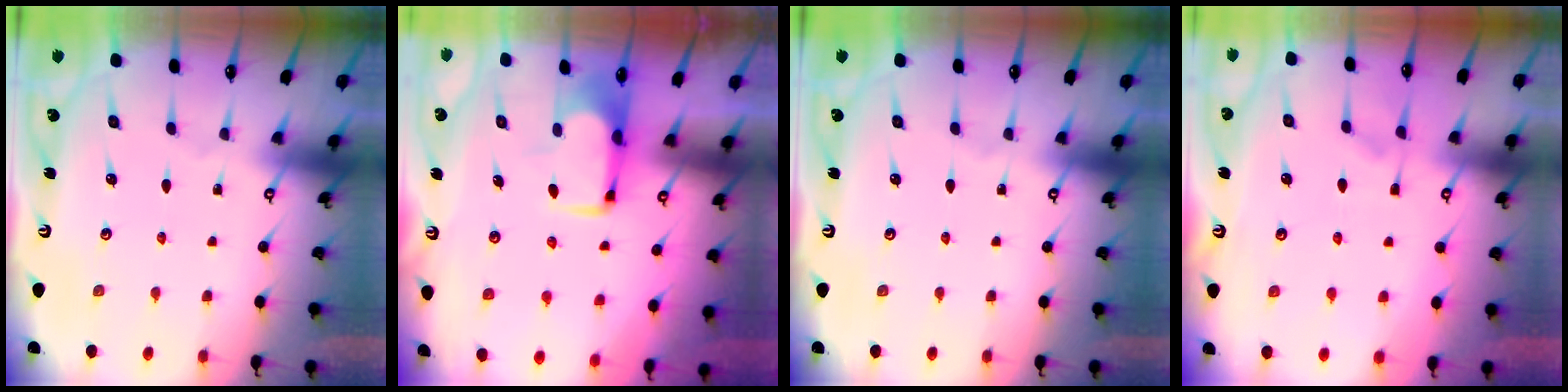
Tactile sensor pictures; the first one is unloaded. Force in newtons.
{"total": 1.9, "press": 1.9, "slide": 0.5}
{"total": 0.0}
{"total": 1.0, "press": 0.6, "slide": 0.8}